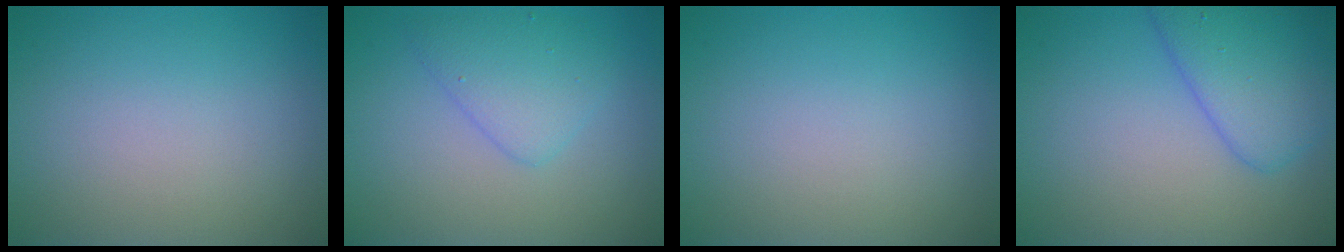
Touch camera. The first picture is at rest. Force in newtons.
{"total": 3.0, "press": 3.0, "slide": 0.2}
{"total": 0.0}
{"total": 4.8, "press": 4.8, "slide": 0.2}